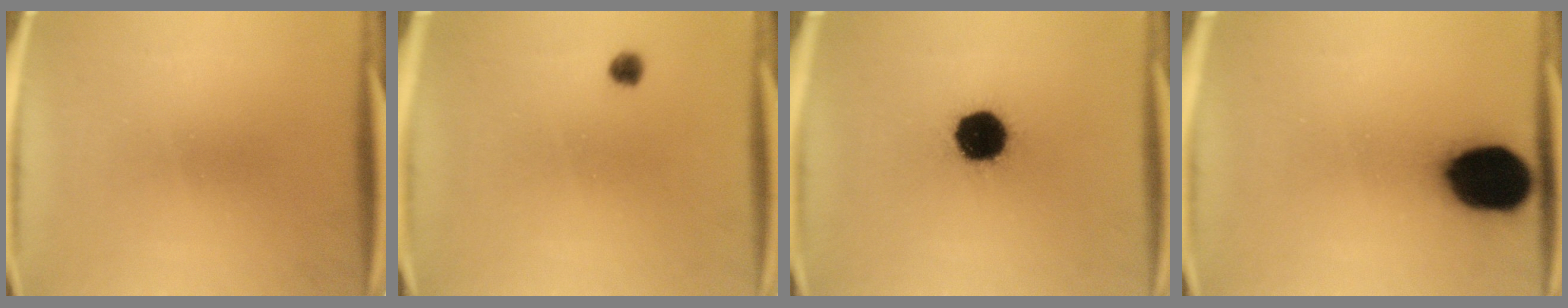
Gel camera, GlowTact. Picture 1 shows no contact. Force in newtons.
{"total": 1.8}
{"total": 15.1}
{"total": 19.8}